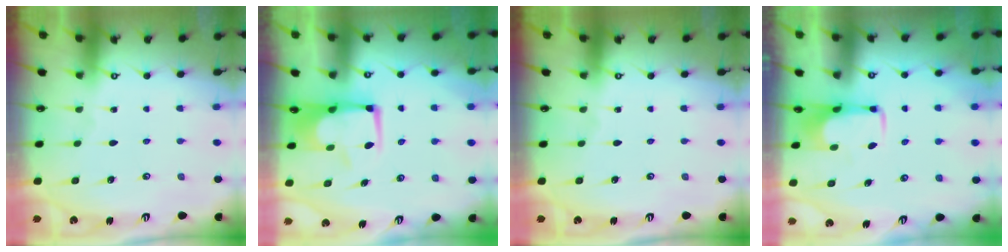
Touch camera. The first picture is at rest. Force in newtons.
{"total": 2.4, "press": 2.3, "slide": 0.8}
{"total": 0.0}
{"total": 2.1, "press": 2.0, "slide": 0.4}